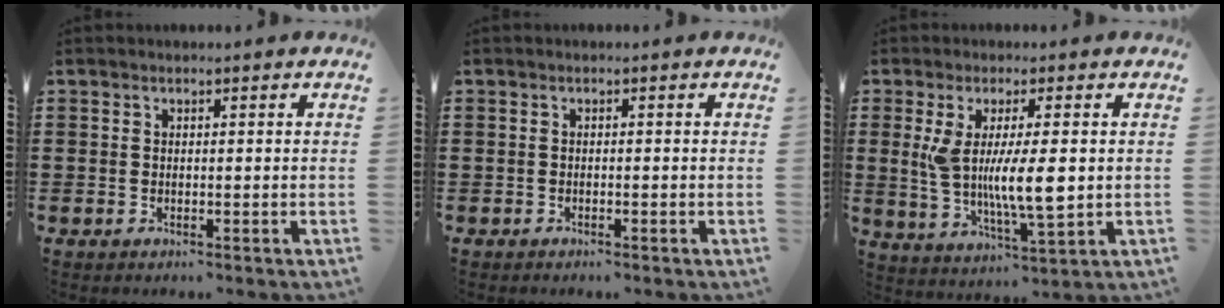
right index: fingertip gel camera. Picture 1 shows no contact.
{"total": 0.5, "force": [-0.5, 0.1, 0.2], "torque": [-0.006, -0.003, -0.009]}
{"total": 9.4, "force": [0.6, 2.5, 9.1], "torque": [-0.187, -0.007, 0.005]}